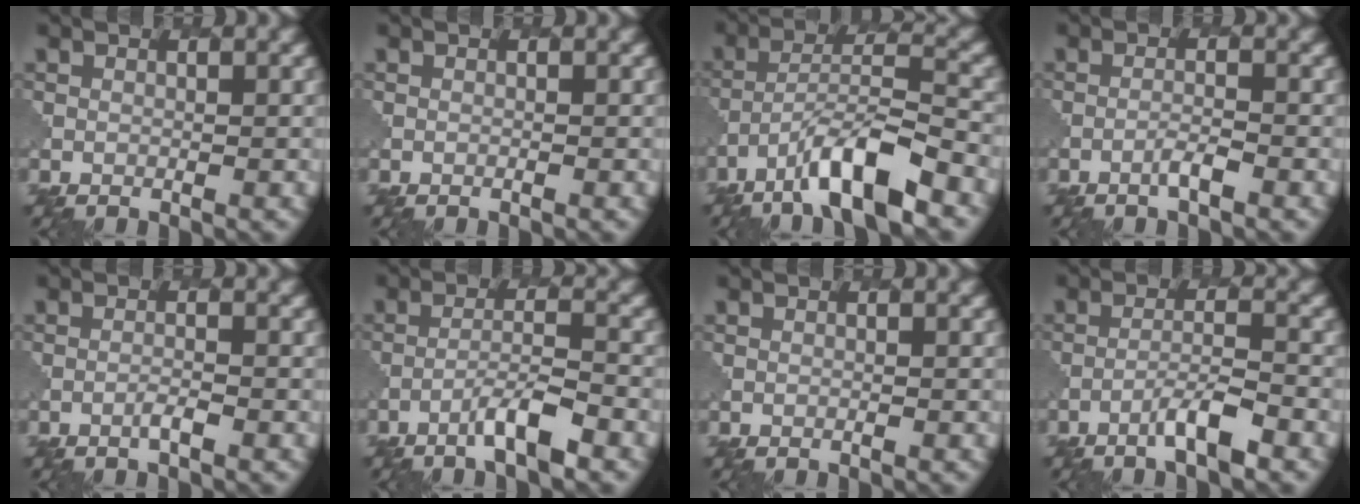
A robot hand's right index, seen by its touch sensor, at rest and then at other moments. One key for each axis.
{"total": 0.0}
{"total": 7.8, "fx": -5.0, "fy": 1.8, "fz": 5.7, "tx": -0.097, "ty": 0.008, "tz": -0.086}
{"total": 1.2, "fx": -0.7, "fy": 0.1, "fz": 1.0, "tx": -0.017, "ty": 0.007, "tz": -0.016}
{"total": 0.8, "fx": -0.4, "fy": 0.1, "fz": 0.7, "tx": -0.011, "ty": 0.005, "tz": -0.011}
{"total": 3.6, "fx": -2.3, "fy": 0.3, "fz": 2.7, "tx": -0.050, "ty": 0.007, "tz": -0.048}
{"total": 0.0}
{"total": 3.1, "fx": -2.0, "fy": 0.2, "fz": 2.4, "tx": -0.044, "ty": 0.006, "tz": -0.043}